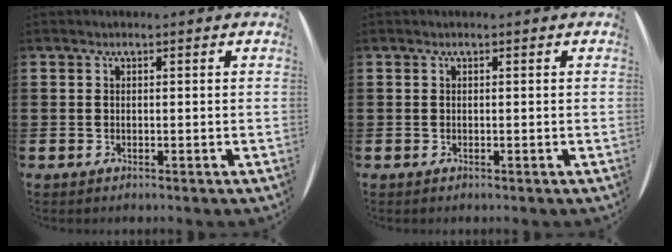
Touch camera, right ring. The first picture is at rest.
{"total": 0.0}